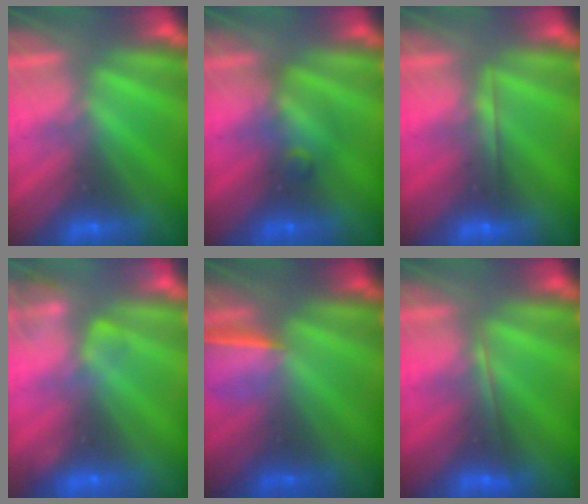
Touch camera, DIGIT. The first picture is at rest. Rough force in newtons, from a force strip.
{"total": 2.4}
{"total": 1.8}
{"total": 2.4}
{"total": 1.6}
{"total": 1.8}